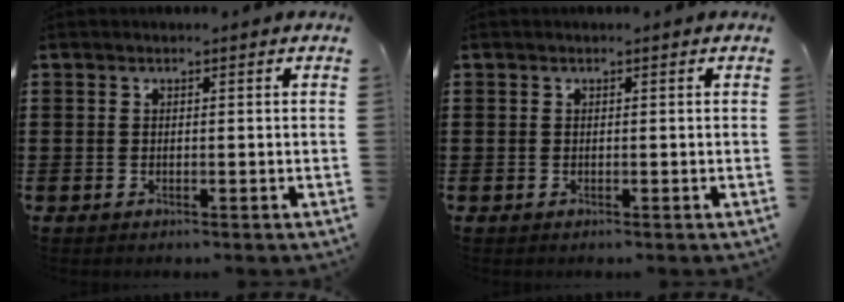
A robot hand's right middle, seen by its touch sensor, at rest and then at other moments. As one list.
[{"total": 0.0}]